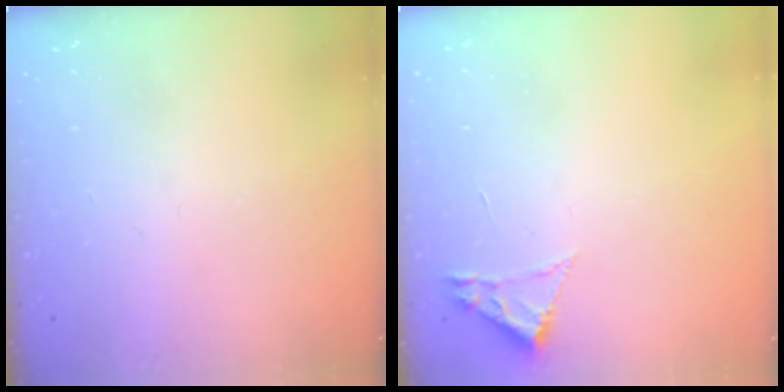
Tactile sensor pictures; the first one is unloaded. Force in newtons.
{"total": 1.8, "press": 1.8, "slide": 0.2}